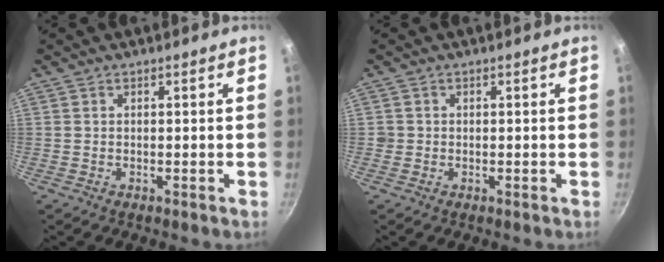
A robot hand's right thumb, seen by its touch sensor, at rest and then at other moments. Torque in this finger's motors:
{"motor_torque": [-0.40, 0.61, 0.26, 0.12, -0.03]}